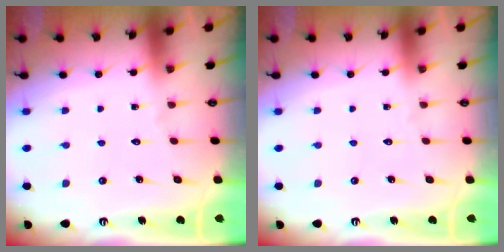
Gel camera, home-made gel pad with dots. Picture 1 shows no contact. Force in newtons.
{"total": 0.0}